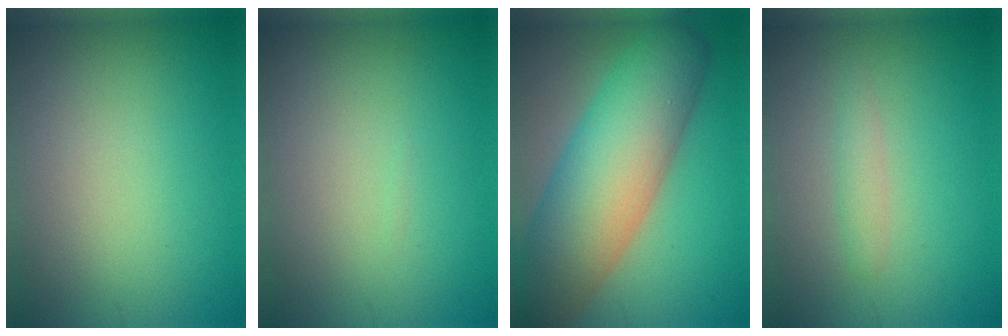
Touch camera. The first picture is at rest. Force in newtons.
{"total": 0.0}
{"total": 11.6, "press": 11.6, "slide": 0.3}
{"total": 1.3, "press": 1.3, "slide": 0.1}